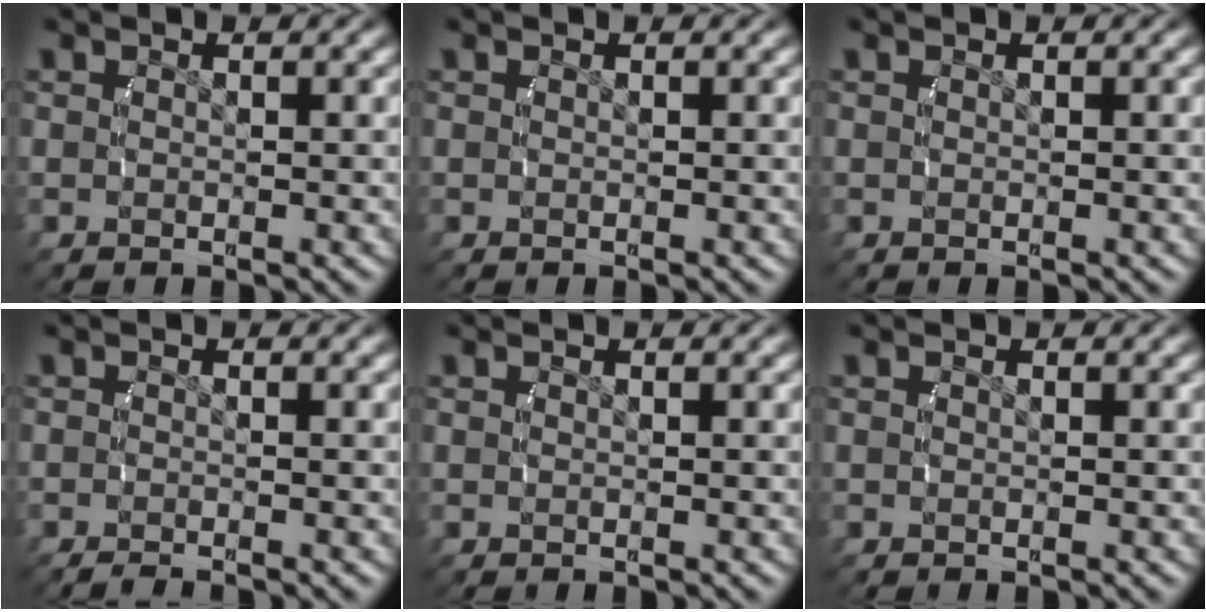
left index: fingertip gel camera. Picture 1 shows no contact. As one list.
[{"total": 0.0}, {"total": 0.0}, {"total": 1.2, "force": [-1.2, -0.1, 0.2], "torque": [-0.001, -0.004, -0.020]}, {"total": 0.0}, {"total": 0.0}]